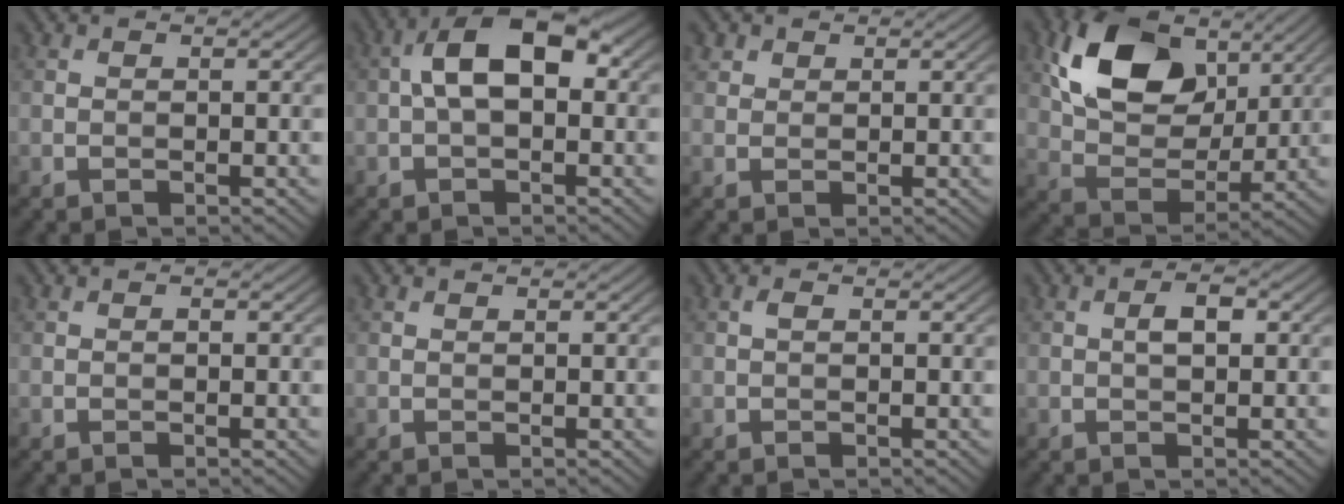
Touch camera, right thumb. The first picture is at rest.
{"total": 7.8, "force": [0.5, 4.1, 6.7], "torque": [-0.123, 0.021, -0.001]}
{"total": 1.7, "force": [1.2, 1.2, 0.4], "torque": [-0.011, 0.001, 0.023]}
{"total": 13.9, "force": [5.8, 9.0, 8.8], "torque": [-0.181, 0.008, 0.109]}
{"total": 0.0}
{"total": 0.0}
{"total": 0.6, "force": [0.1, 0.3, 0.6], "torque": [-0.014, 0.004, 0.000]}
{"total": 2.4, "force": [0.3, 1.1, 2.1], "torque": [-0.036, 0.006, 0.003]}